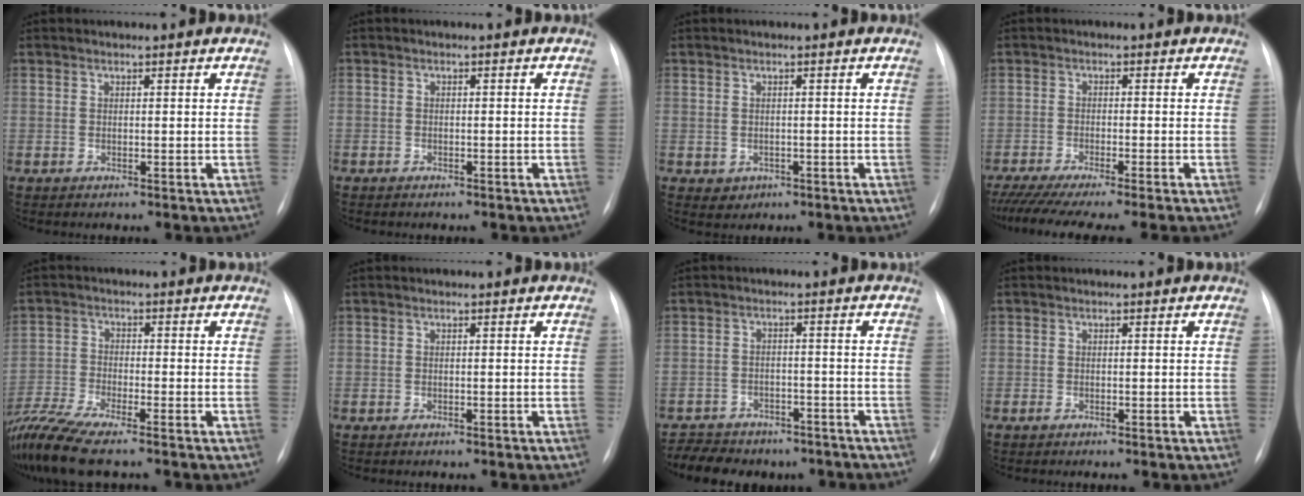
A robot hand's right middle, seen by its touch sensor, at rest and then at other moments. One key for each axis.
{"total": 1.6, "fx": -1.2, "fy": 0.9, "fz": 0.4, "tx": -0.008, "ty": 0.002, "tz": -0.013}
{"total": 1.9, "fx": -0.8, "fy": 1.7, "fz": 0.4, "tx": -0.004, "ty": 0.004, "tz": -0.003}
{"total": 13.5, "fx": -11.7, "fy": -0.4, "fz": 6.8, "tx": -0.090, "ty": -0.036, "tz": -0.178}
{"total": 10.5, "fx": -8.8, "fy": 0.6, "fz": 5.6, "tx": -0.117, "ty": -0.021, "tz": -0.160}
{"total": 0.0}
{"total": 12.2, "fx": -10.0, "fy": 6.1, "fz": 3.6, "tx": -0.073, "ty": 0.013, "tz": -0.126}
{"total": 0.6, "fx": -0.5, "fy": 0.2, "fz": 0.4, "tx": -0.011, "ty": -0.001, "tz": -0.007}